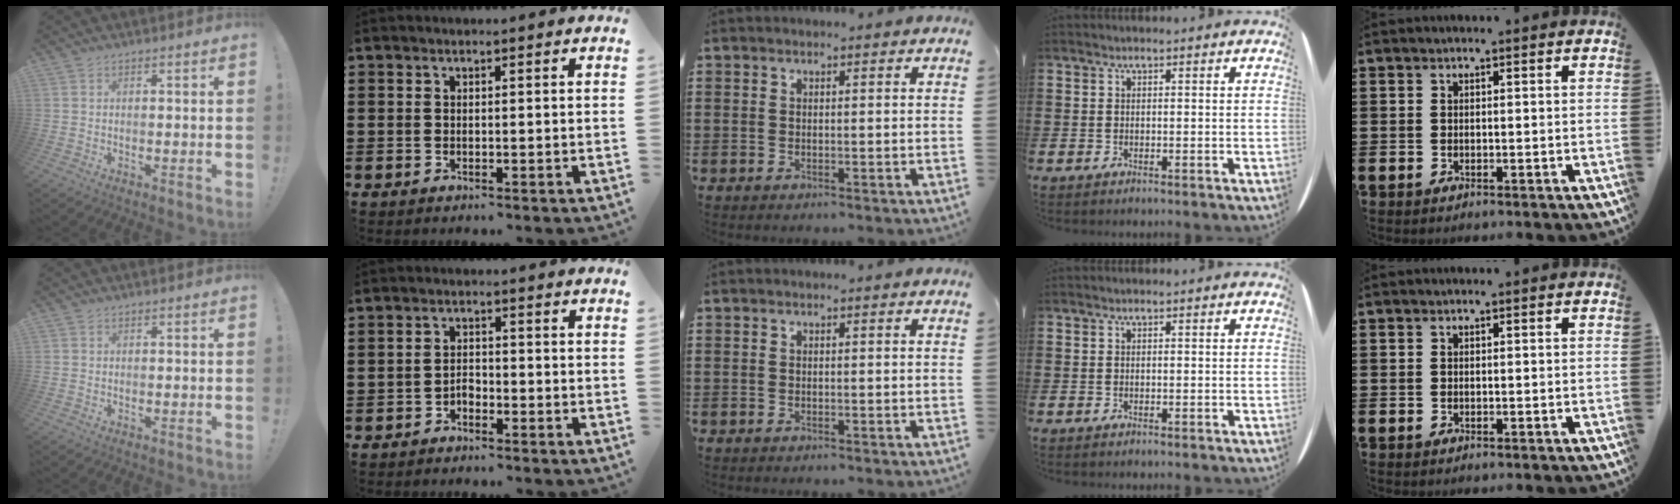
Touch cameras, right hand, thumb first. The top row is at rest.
{"index": {"total": 1.7, "force": [-1.4, 0.8, 0.5], "torque": [-0.014, 0.004, -0.030]}}